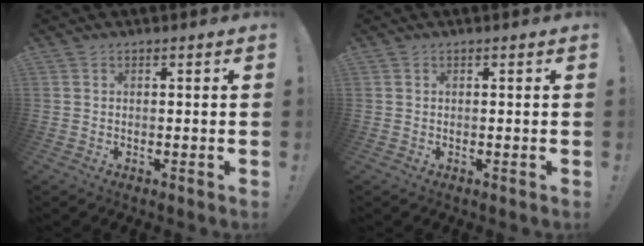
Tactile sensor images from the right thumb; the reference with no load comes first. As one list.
[{"total": 0.0}]